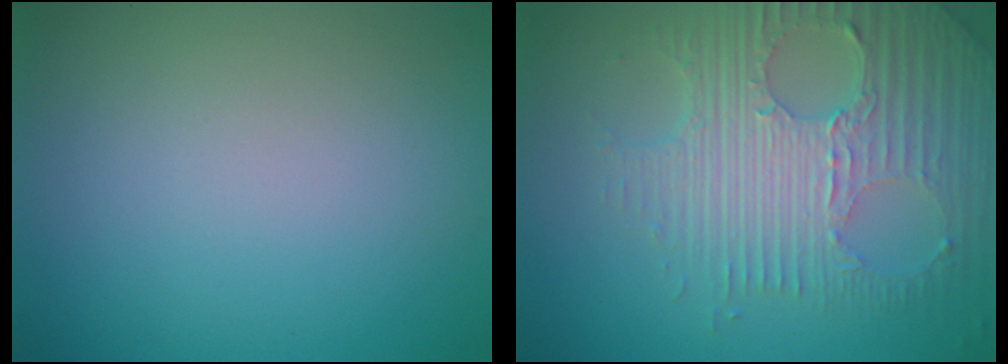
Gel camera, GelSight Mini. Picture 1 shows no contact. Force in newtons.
{"total": 7.4, "press": 5.1, "slide": 5.4}